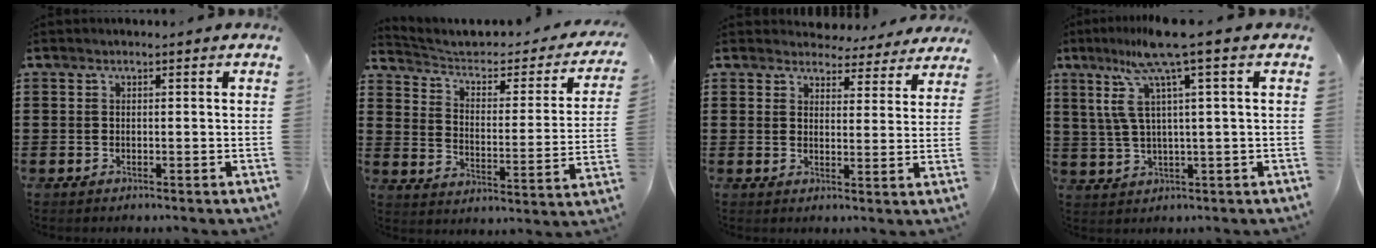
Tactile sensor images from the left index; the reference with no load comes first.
{"total": 3.4, "force": [2.3, 1.3, 2.1], "torque": [-0.057, -0.025, 0.030]}
{"total": 4.0, "force": [3.8, 0.9, 0.4], "torque": [-0.018, -0.021, 0.068]}
{"total": 8.9, "force": [3.9, -0.2, 8.0], "torque": [-0.191, -0.021, 0.056]}